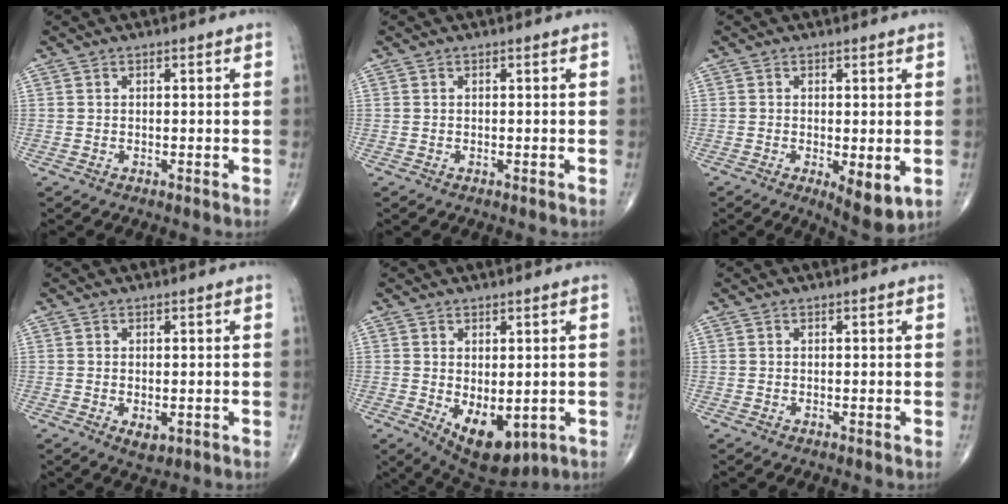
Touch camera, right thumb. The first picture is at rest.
{"total": 0.0}
{"total": 6.4, "force": [-1.4, 2.4, 5.8], "torque": [-0.082, -0.019, -0.016]}
{"total": 2.7, "force": [-0.7, 1.5, 2.1], "torque": [-0.030, -0.005, -0.004]}
{"total": 10.2, "force": [-2.3, 5.5, 8.3], "torque": [-0.105, -0.009, -0.011]}
{"total": 0.0}